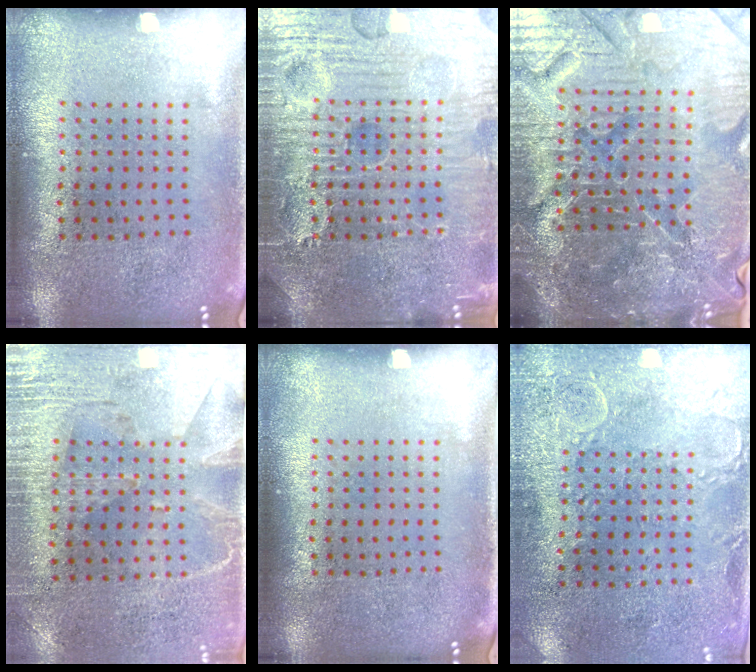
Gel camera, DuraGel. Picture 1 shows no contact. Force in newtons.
{"total": 7.8, "press": 7.7, "slide": 0.9}
{"total": 6.2, "press": 5.7, "slide": 2.5}
{"total": 2.9, "press": 2.5, "slide": 1.4}
{"total": 0.0}
{"total": 2.9, "press": 2.4, "slide": 1.7}